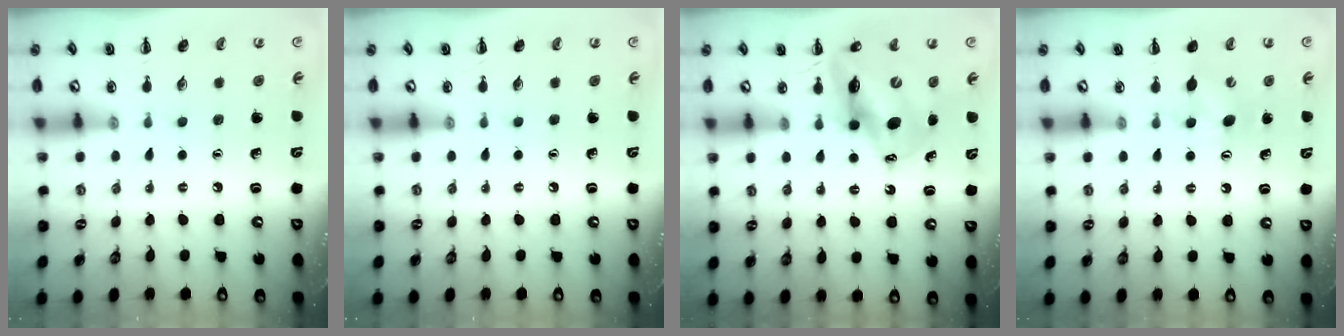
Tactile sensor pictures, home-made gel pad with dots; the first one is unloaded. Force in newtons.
{"total": 0.0}
{"total": 12.0, "press": 11.7, "slide": 2.7}
{"total": 5.1, "press": 4.9, "slide": 1.3}